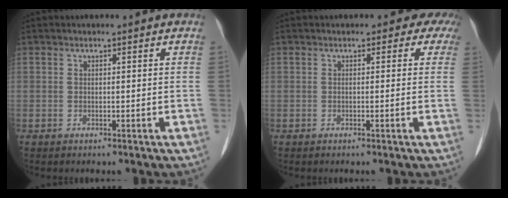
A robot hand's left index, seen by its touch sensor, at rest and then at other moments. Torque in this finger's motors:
{"motor_torque": [0.36, -0.34, 0.04, -0.07]}